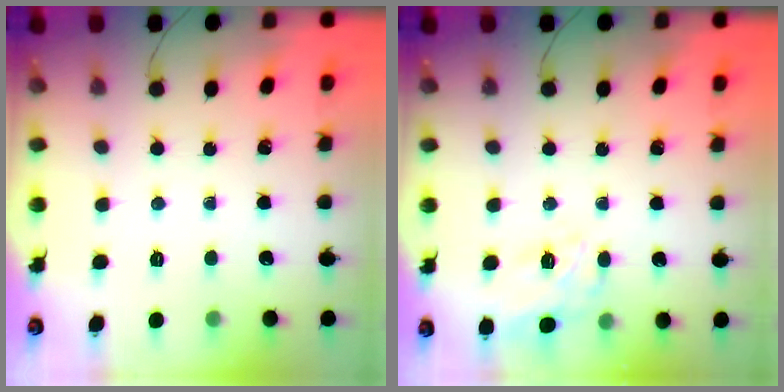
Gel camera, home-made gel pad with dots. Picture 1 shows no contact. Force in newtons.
{"total": 9.0, "press": 8.7, "slide": 2.1}